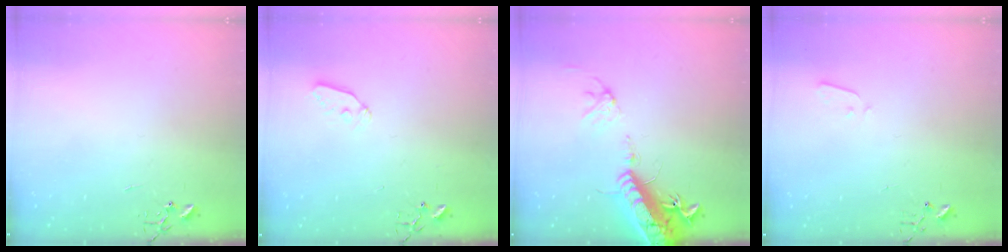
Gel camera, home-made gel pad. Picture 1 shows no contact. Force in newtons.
{"total": 6.0, "press": 6.0, "slide": 0.2}
{"total": 18.2, "press": 17.7, "slide": 4.2}
{"total": 2.1, "press": 2.0, "slide": 0.4}